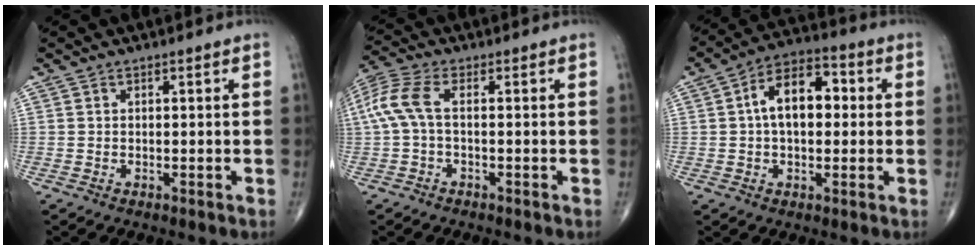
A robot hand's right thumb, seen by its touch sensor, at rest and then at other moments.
{"total": 7.1, "force": [0.0, 3.1, 6.4], "torque": [-0.170, 0.026, -0.003]}
{"total": 11.5, "force": [1.2, 6.8, 9.2], "torque": [-0.134, 0.027, 0.010]}